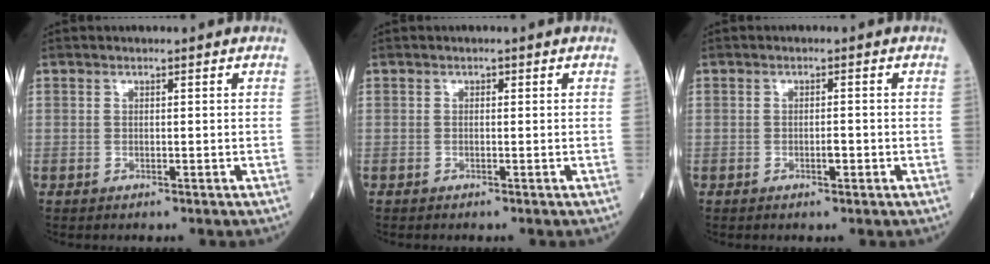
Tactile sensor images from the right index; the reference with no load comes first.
{"total": 0.0}
{"total": 1.6, "force": [-0.6, 0.4, 1.4], "torque": [-0.020, 0.002, -0.009]}